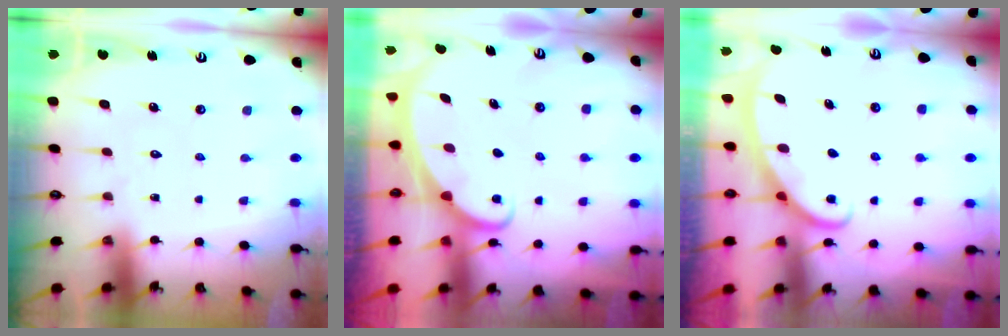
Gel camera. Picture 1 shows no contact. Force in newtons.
{"total": 2.4, "press": 2.4, "slide": 0.3}
{"total": 2.8, "press": 2.8, "slide": 0.4}